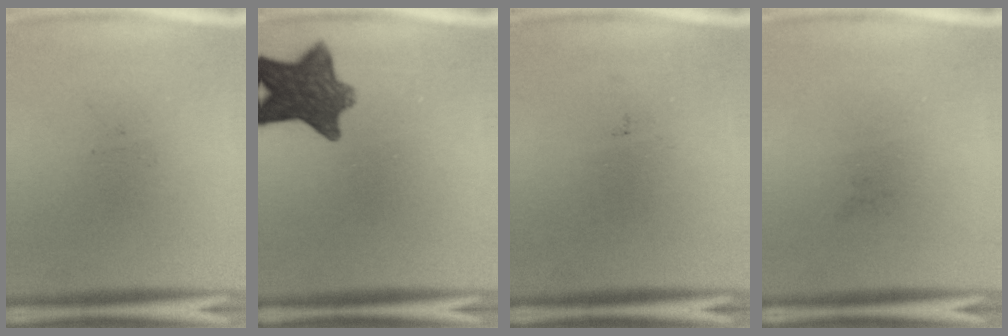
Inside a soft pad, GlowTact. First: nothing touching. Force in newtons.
{"total": 10.1}
{"total": 0.0}
{"total": 0.0}